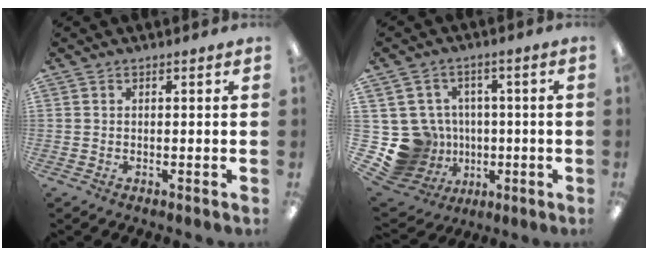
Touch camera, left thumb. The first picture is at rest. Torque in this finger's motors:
{"motor_torque": [-0.18, 0.30, 0.26, -0.32, 0.01]}